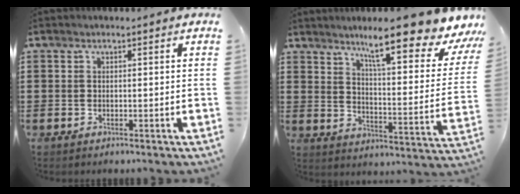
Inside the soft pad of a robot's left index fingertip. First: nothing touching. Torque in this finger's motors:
{"motor_torque": [2.14, 0.00, 1.05, 0.12]}